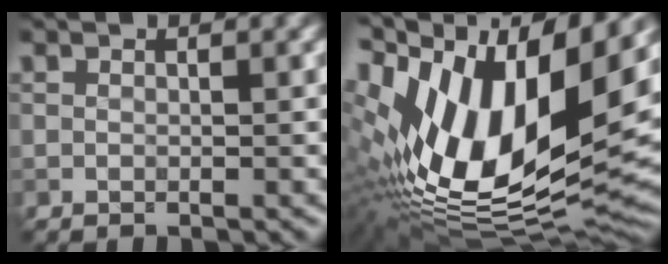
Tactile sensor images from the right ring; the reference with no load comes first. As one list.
[{"total": 17.6, "force": [3.3, 8.3, 15.2], "torque": [-0.294, 0.003, 0.055]}]